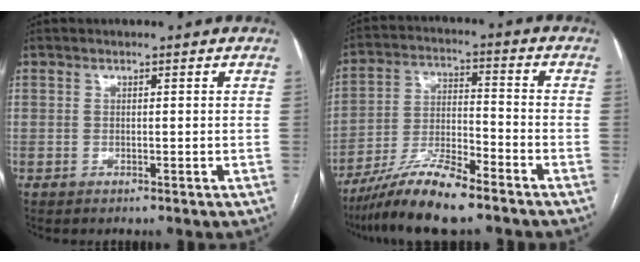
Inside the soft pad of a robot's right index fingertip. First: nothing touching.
{"total": 11.3, "force": [-8.9, 1.2, 6.9], "torque": [-0.131, -0.013, -0.161]}